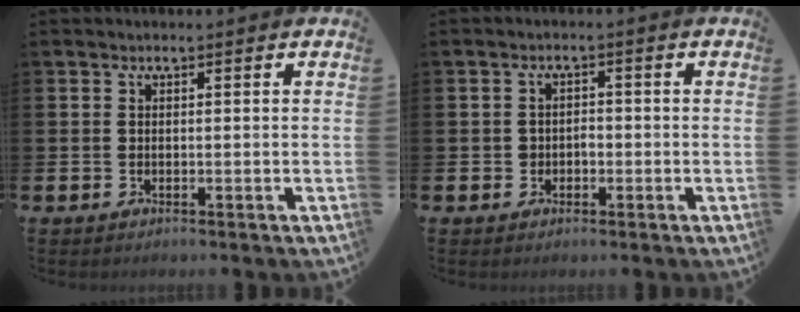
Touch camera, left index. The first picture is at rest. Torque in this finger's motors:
{"motor_torque": [-0.01, 0.07, 0.02, 0.02]}